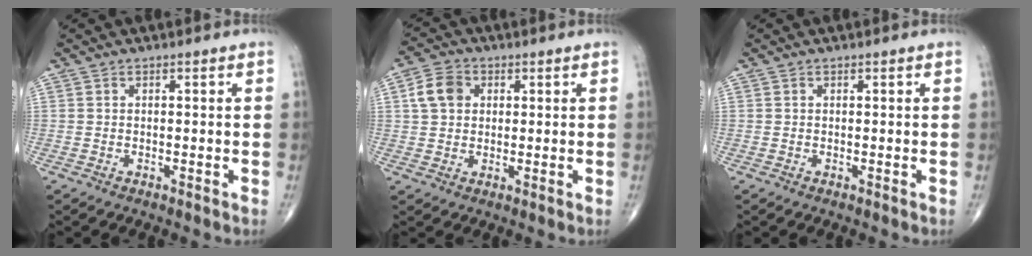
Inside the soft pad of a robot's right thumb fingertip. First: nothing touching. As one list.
[{"total": 6.2, "force": [1.5, 4.8, 3.5], "torque": [-0.056, 0.006, 0.023]}, {"total": 0.0}]